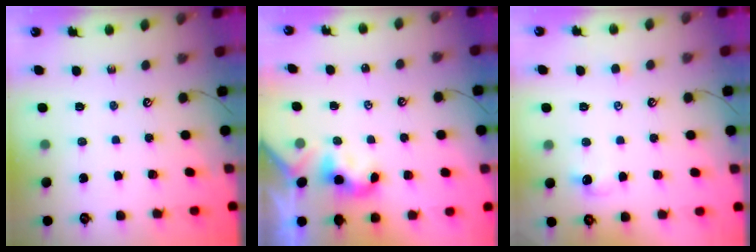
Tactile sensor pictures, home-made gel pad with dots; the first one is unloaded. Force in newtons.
{"total": 2.2, "press": 2.2, "slide": 0.2}
{"total": 1.6, "press": 1.4, "slide": 0.7}